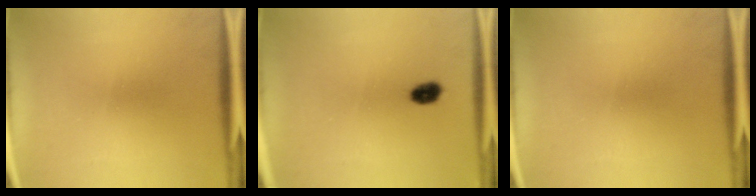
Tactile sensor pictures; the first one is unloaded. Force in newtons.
{"total": 2.8}
{"total": 0.0}